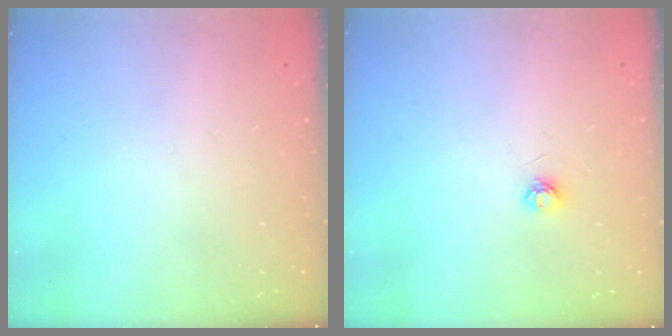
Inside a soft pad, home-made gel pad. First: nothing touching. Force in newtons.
{"total": 4.7, "press": 4.6, "slide": 0.6}